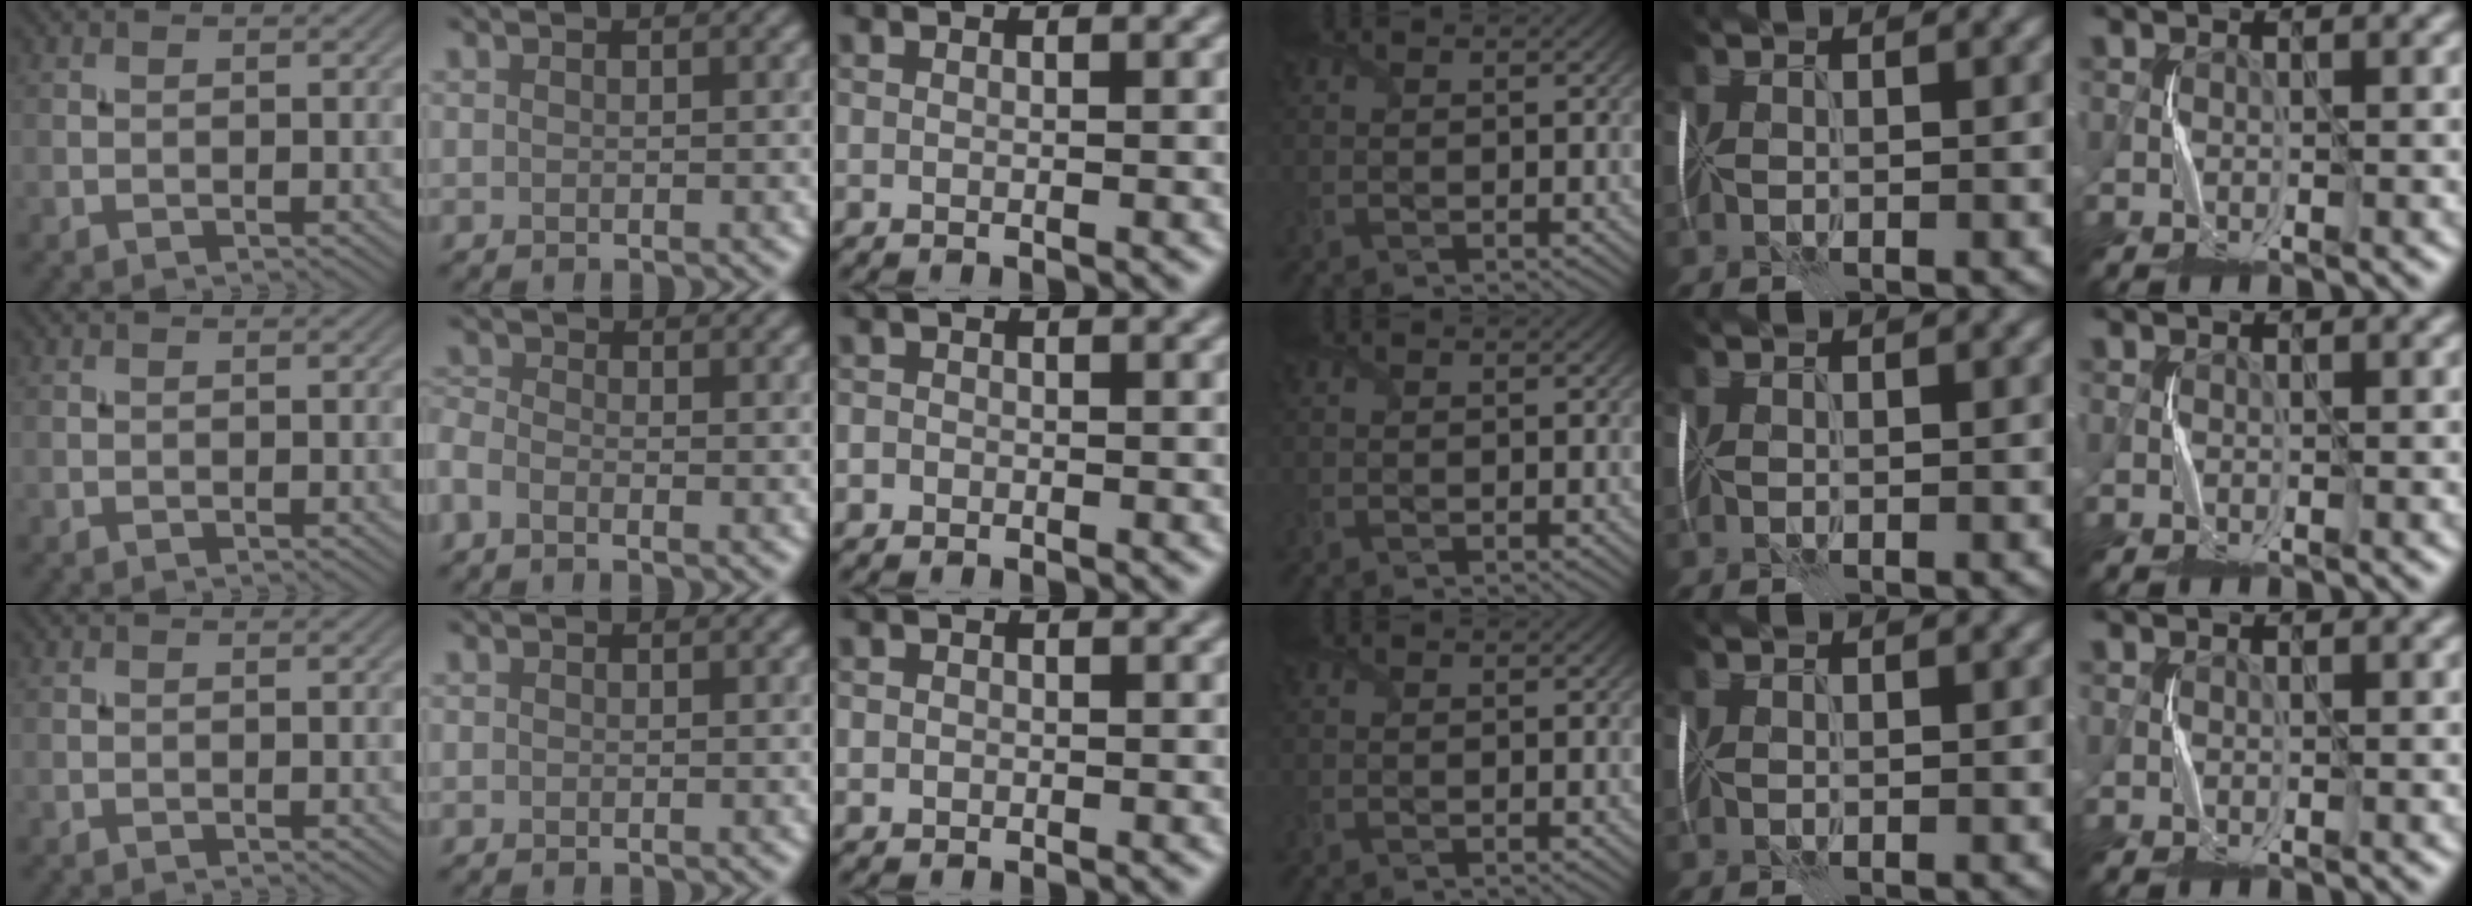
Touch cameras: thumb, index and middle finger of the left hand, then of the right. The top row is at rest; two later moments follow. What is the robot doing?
{"motion": "fold", "object": "shipping label"}